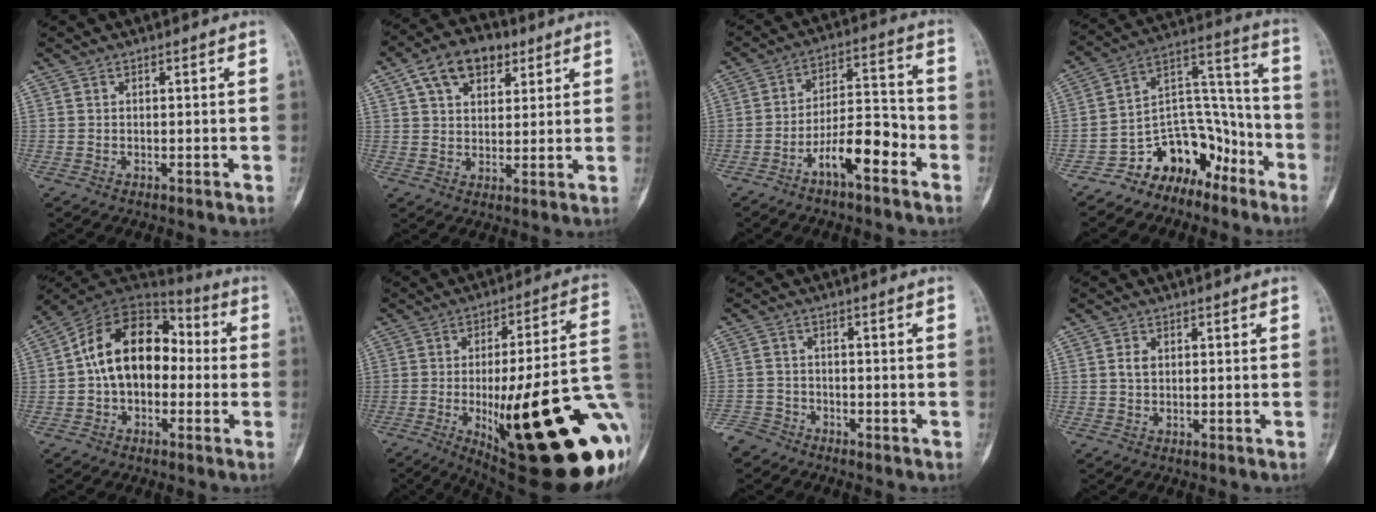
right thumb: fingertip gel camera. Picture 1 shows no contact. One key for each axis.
{"total": 11.2, "fx": 5.5, "fy": 7.1, "fz": 6.8, "tx": -0.083, "ty": -0.002, "tz": 0.086}
{"total": 10.5, "fx": -5.4, "fy": 3.8, "fz": 8.2, "tx": -0.131, "ty": 0.051, "tz": -0.096}
{"total": 14.2, "fx": -9.5, "fy": 9.1, "fz": 5.3, "tx": -0.038, "ty": 0.132, "tz": -0.166}
{"total": 15.7, "fx": -0.6, "fy": 10.9, "fz": 11.3, "tx": -0.156, "ty": 0.051, "tz": -0.025}
{"total": 35.6, "fx": -7.9, "fy": 9.8, "fz": 33.3, "tx": -0.381, "ty": 0.005, "tz": -0.101}
{"total": 4.7, "fx": -3.7, "fy": 2.8, "fz": 0.5, "tx": 0.000, "ty": 0.011, "tz": -0.080}
{"total": 1.8, "fx": 0.3, "fy": 1.4, "fz": 1.2, "tx": -0.022, "ty": 0.005, "tz": 0.006}